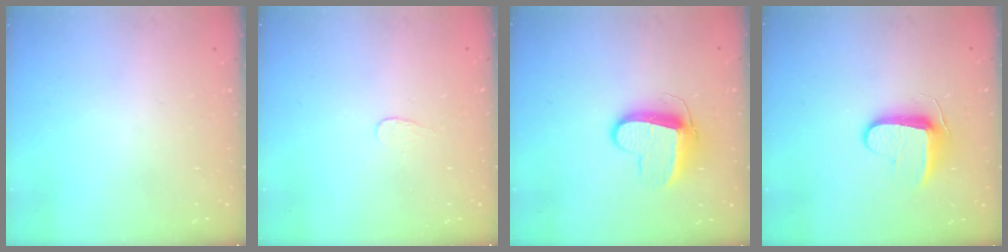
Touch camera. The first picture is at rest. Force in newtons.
{"total": 3.0, "press": 3.0, "slide": 0.2}
{"total": 10.3, "press": 10.3, "slide": 0.5}
{"total": 8.7, "press": 8.7, "slide": 0.9}